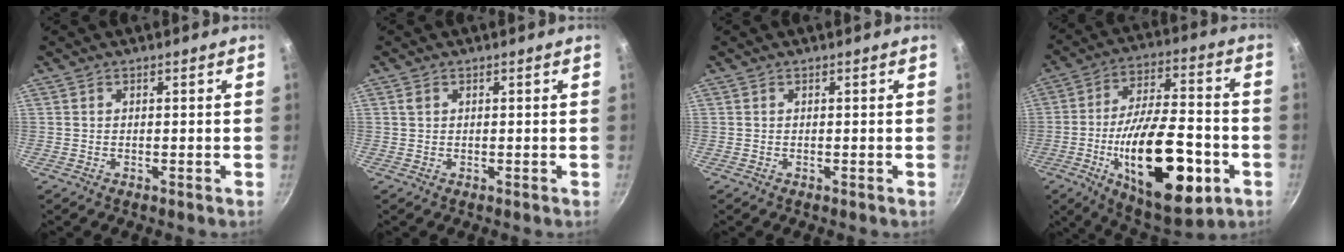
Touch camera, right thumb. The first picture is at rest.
{"total": 1.0, "force": [0.4, 0.7, 0.5], "torque": [-0.009, 0.000, 0.007]}
{"total": 0.0}
{"total": 25.6, "force": [-7.7, 11.1, 21.8], "torque": [-0.327, 0.027, -0.110]}